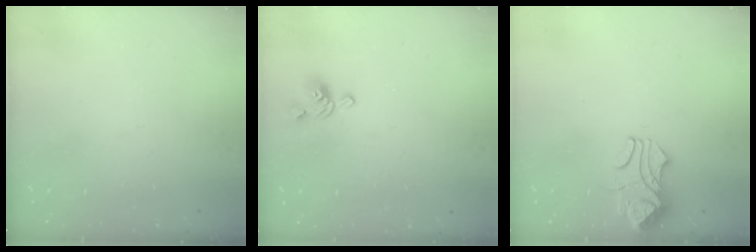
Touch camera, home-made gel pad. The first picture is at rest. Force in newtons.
{"total": 2.8, "press": 2.6, "slide": 0.8}
{"total": 3.8, "press": 3.7, "slide": 0.9}